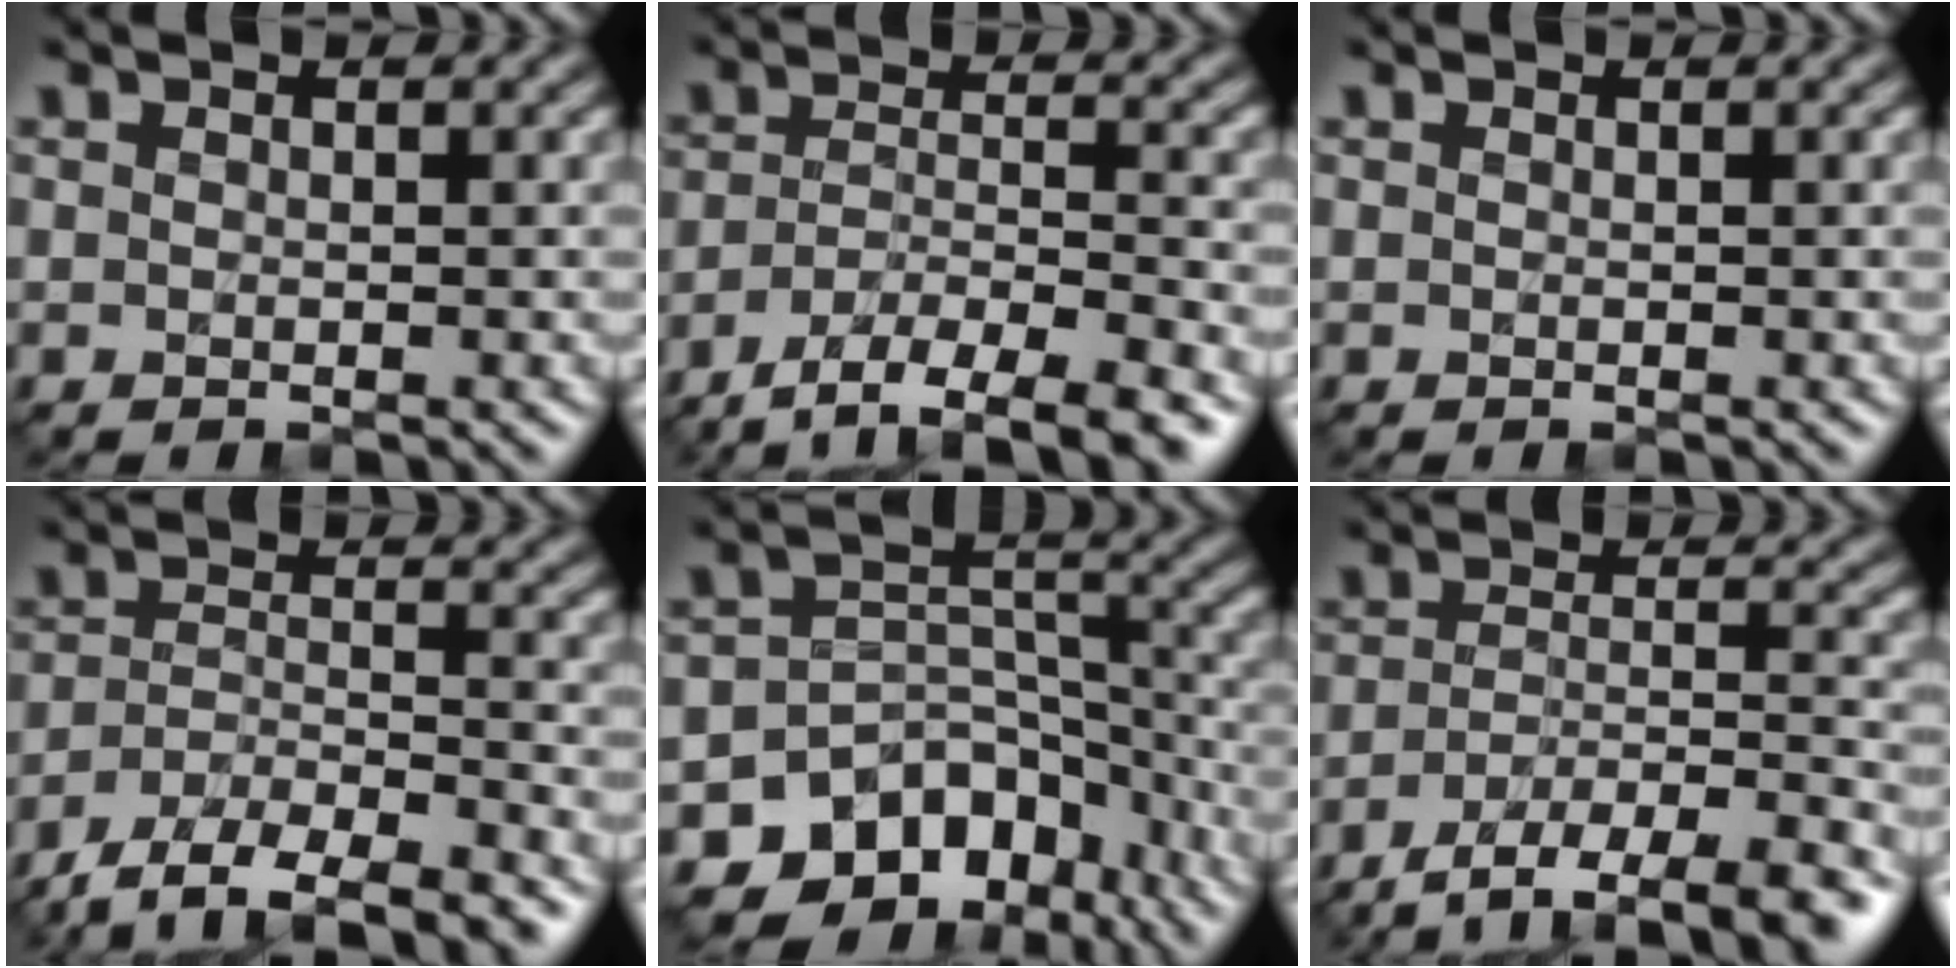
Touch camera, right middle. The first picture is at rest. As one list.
[{"total": 8.2, "force": [-6.2, 2.2, 5.0], "torque": [-0.078, -0.011, -0.100]}, {"total": 0.0}, {"total": 8.7, "force": [-7.3, 2.4, 4.2], "torque": [-0.066, -0.017, -0.121]}, {"total": 10.3, "force": [-7.2, 6.4, 3.6], "torque": [-0.038, -0.007, -0.106]}, {"total": 9.3, "force": [-6.7, 2.7, 5.8], "torque": [-0.094, -0.007, -0.109]}]